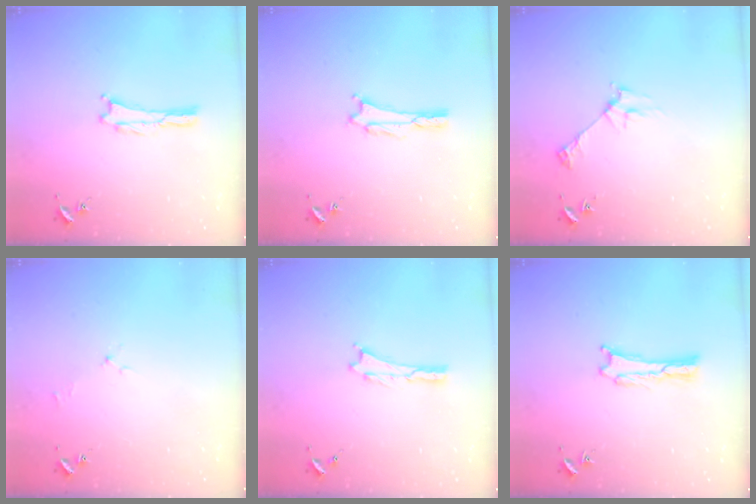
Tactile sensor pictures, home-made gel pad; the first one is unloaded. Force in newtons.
{"total": 1.6, "press": 1.6, "slide": 0.2}
{"total": 2.8, "press": 2.8, "slide": 0.3}
{"total": 1.7, "press": 1.6, "slide": 0.3}
{"total": 0.0}
{"total": 0.8, "press": 0.8, "slide": 0.0}